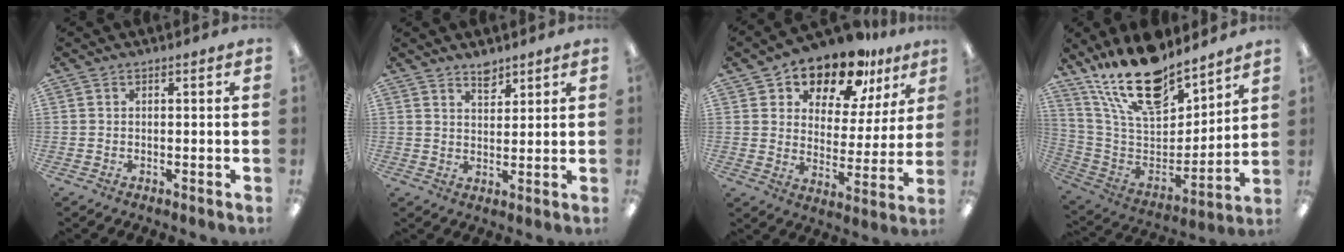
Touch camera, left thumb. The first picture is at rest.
{"total": 4.1, "force": [3.6, 1.7, 1.1], "torque": [-0.003, -0.026, 0.063]}
{"total": 13.8, "force": [11.7, 5.7, 4.5], "torque": [-0.088, -0.083, 0.209]}
{"total": 22.3, "force": [17.1, 9.0, 11.1], "torque": [-0.211, -0.103, 0.304]}